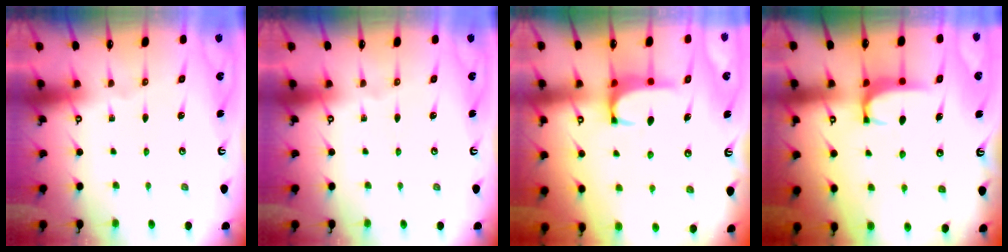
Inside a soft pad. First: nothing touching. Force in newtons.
{"total": 0.0}
{"total": 0.8, "press": 0.6, "slide": 0.5}
{"total": 1.7, "press": 1.6, "slide": 0.5}